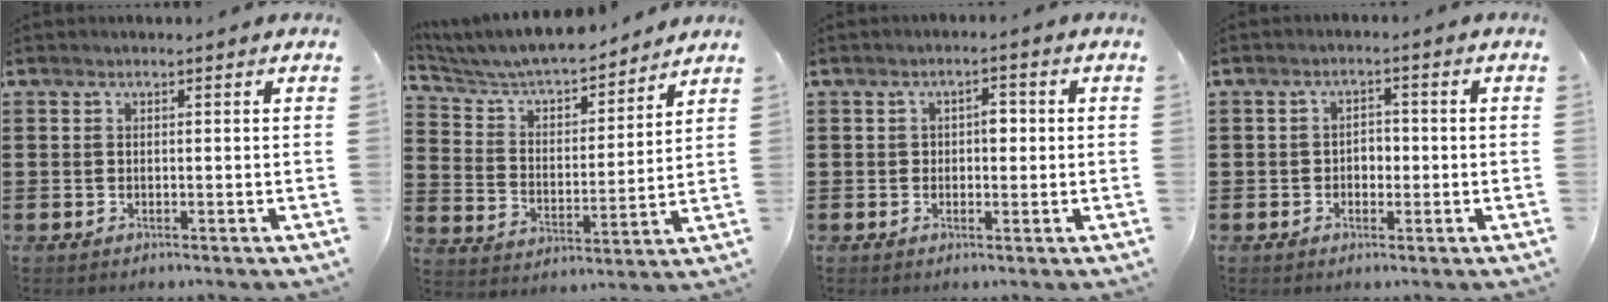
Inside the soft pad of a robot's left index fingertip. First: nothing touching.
{"total": 6.6, "force": [6.1, 1.1, 2.1], "torque": [-0.069, -0.044, 0.102]}
{"total": 2.8, "force": [0.3, 1.7, 2.2], "torque": [-0.028, 0.001, -0.001]}
{"total": 2.2, "force": [-0.7, 1.5, 1.4], "torque": [-0.029, 0.005, -0.017]}